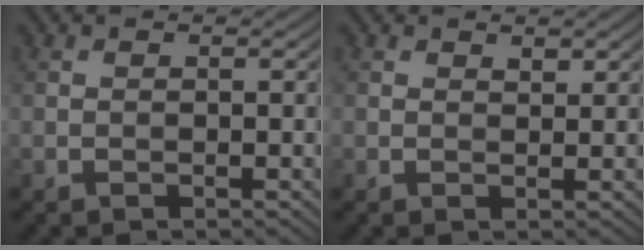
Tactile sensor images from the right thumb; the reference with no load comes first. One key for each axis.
{"total": 1.2, "fx": 0.9, "fy": 0.5, "fz": 0.6, "tx": -0.011, "ty": -0.002, "tz": 0.016}